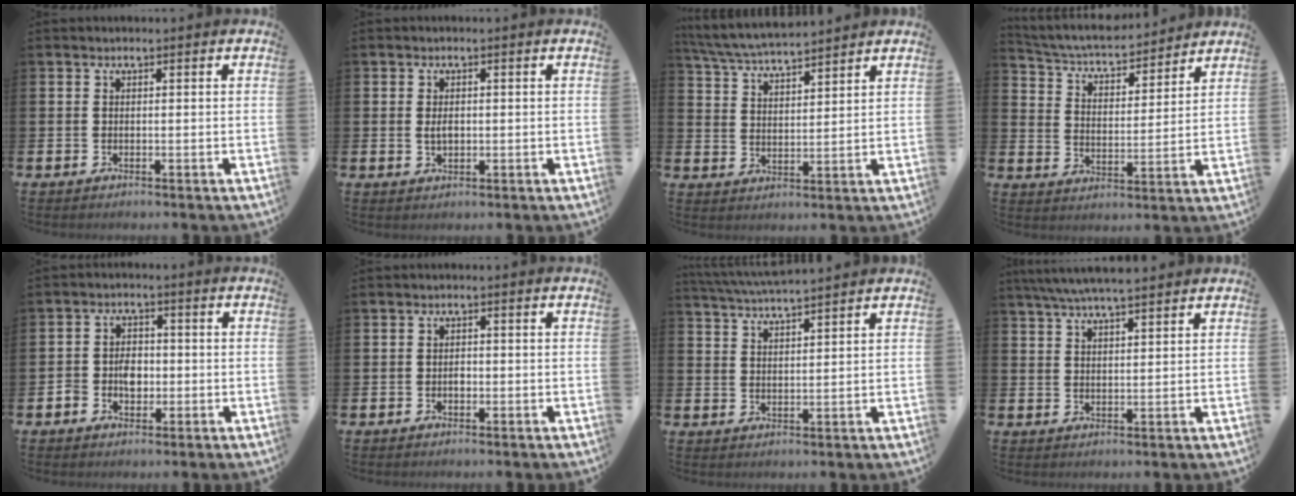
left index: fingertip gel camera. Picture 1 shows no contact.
{"total": 1.7, "force": [0.1, 1.0, 1.3], "torque": [-0.014, 0.001, -0.002]}
{"total": 5.8, "force": [5.7, 0.4, 1.1], "torque": [-0.043, -0.032, 0.101]}
{"total": 5.5, "force": [5.2, 1.2, 1.4], "torque": [-0.056, -0.042, 0.084]}
{"total": 3.4, "force": [-0.8, 2.7, 2.0], "torque": [-0.028, 0.001, -0.020]}
{"total": 1.1, "force": [-0.3, 0.9, 0.7], "torque": [0.000, -0.002, -0.008]}
{"total": 4.8, "force": [4.7, 0.0, 1.0], "torque": [-0.036, -0.022, 0.084]}
{"total": 5.8, "force": [5.4, 0.6, 2.1], "torque": [-0.050, -0.016, 0.098]}